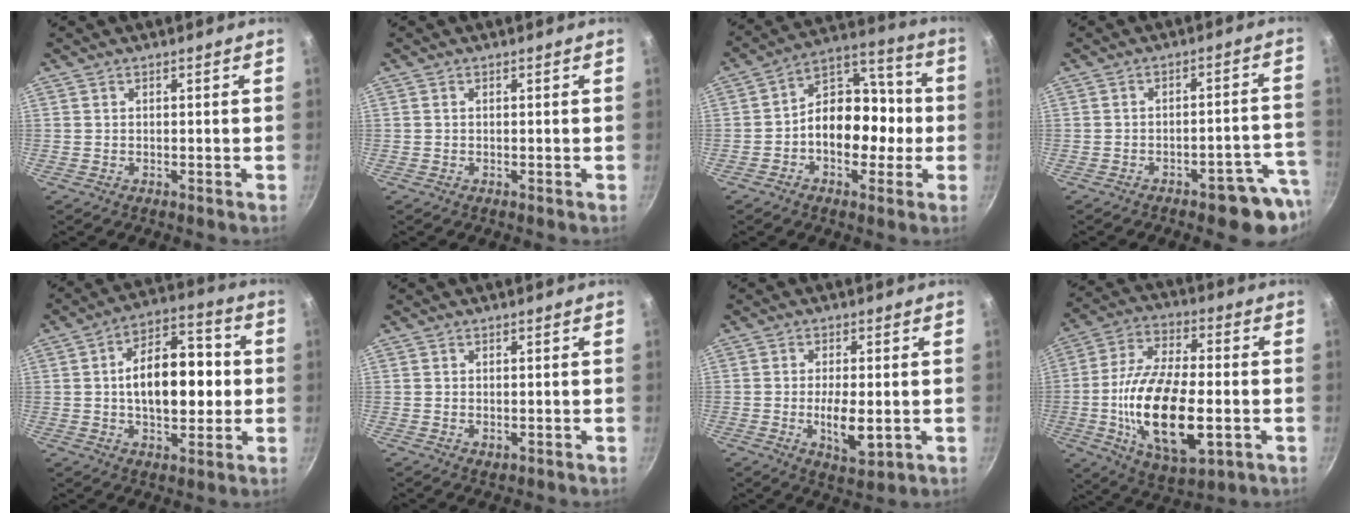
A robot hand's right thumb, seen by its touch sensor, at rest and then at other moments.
{"total": 0.0}
{"total": 14.8, "force": [-1.8, 9.8, 11.0], "torque": [-0.129, 0.046, -0.036]}
{"total": 10.7, "force": [-6.1, 3.4, 8.2], "torque": [-0.082, 0.049, -0.072]}
{"total": 16.2, "force": [0.4, 8.9, 13.5], "torque": [-0.180, 0.025, 0.001]}
{"total": 1.3, "force": [-0.2, 0.9, 0.9], "torque": [-0.015, -0.003, 0.001]}
{"total": 7.3, "force": [-1.2, 3.0, 6.5], "torque": [-0.107, -0.012, -0.014]}
{"total": 22.1, "force": [-4.0, 10.1, 19.2], "torque": [-0.358, 0.006, -0.060]}